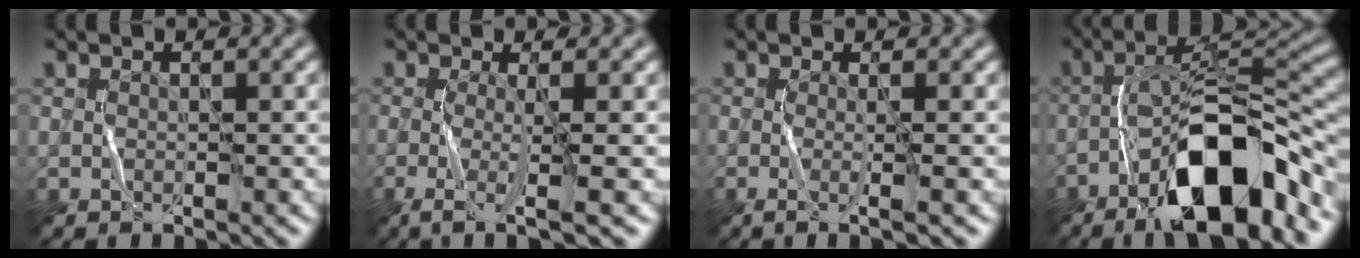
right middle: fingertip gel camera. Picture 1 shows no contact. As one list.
[{"total": 3.6, "force": [-1.1, 0.6, 3.4], "torque": [-0.060, -0.002, -0.025]}, {"total": 2.1, "force": [-0.3, 0.5, 2.0], "torque": [-0.029, -0.001, -0.012]}, {"total": 11.9, "force": [-6.7, 3.6, 9.1], "torque": [-0.139, 0.028, -0.118]}]